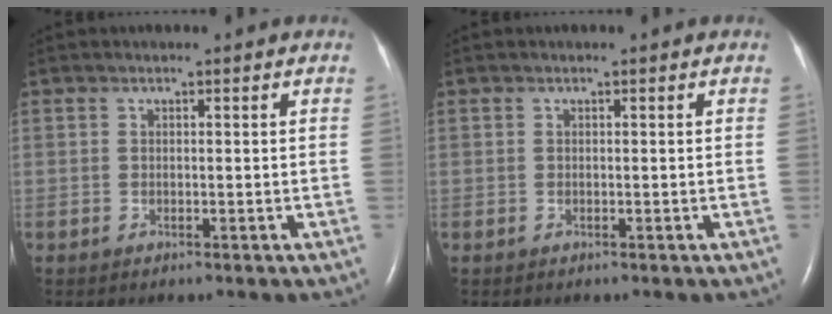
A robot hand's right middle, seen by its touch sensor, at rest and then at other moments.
{"total": 0.0}